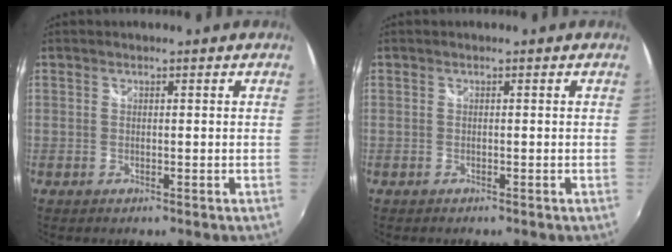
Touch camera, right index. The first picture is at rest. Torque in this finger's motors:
{"motor_torque": [-0.61, 0.55, -0.03, -0.01]}